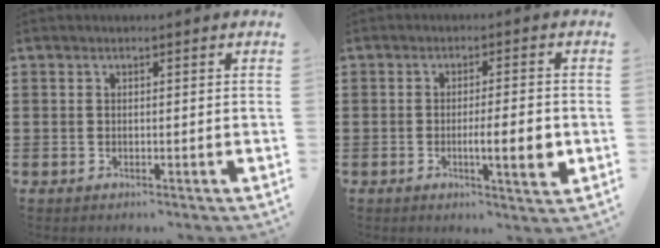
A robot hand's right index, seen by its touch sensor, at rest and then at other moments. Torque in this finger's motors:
{"motor_torque": [1.71, -0.18, 0.42, 0.13]}